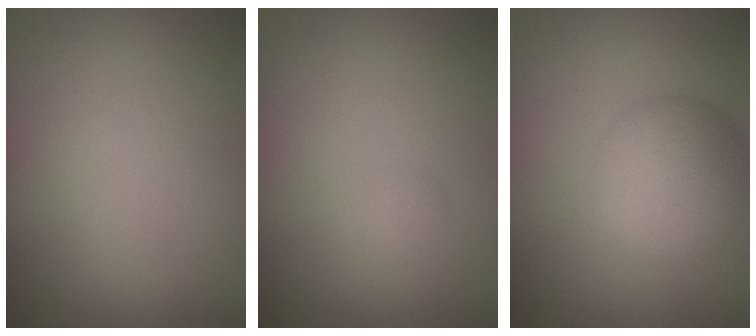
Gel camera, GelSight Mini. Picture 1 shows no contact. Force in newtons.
{"total": 0.7, "press": 0.7, "slide": 0.0}
{"total": 5.8, "press": 5.8, "slide": 0.4}